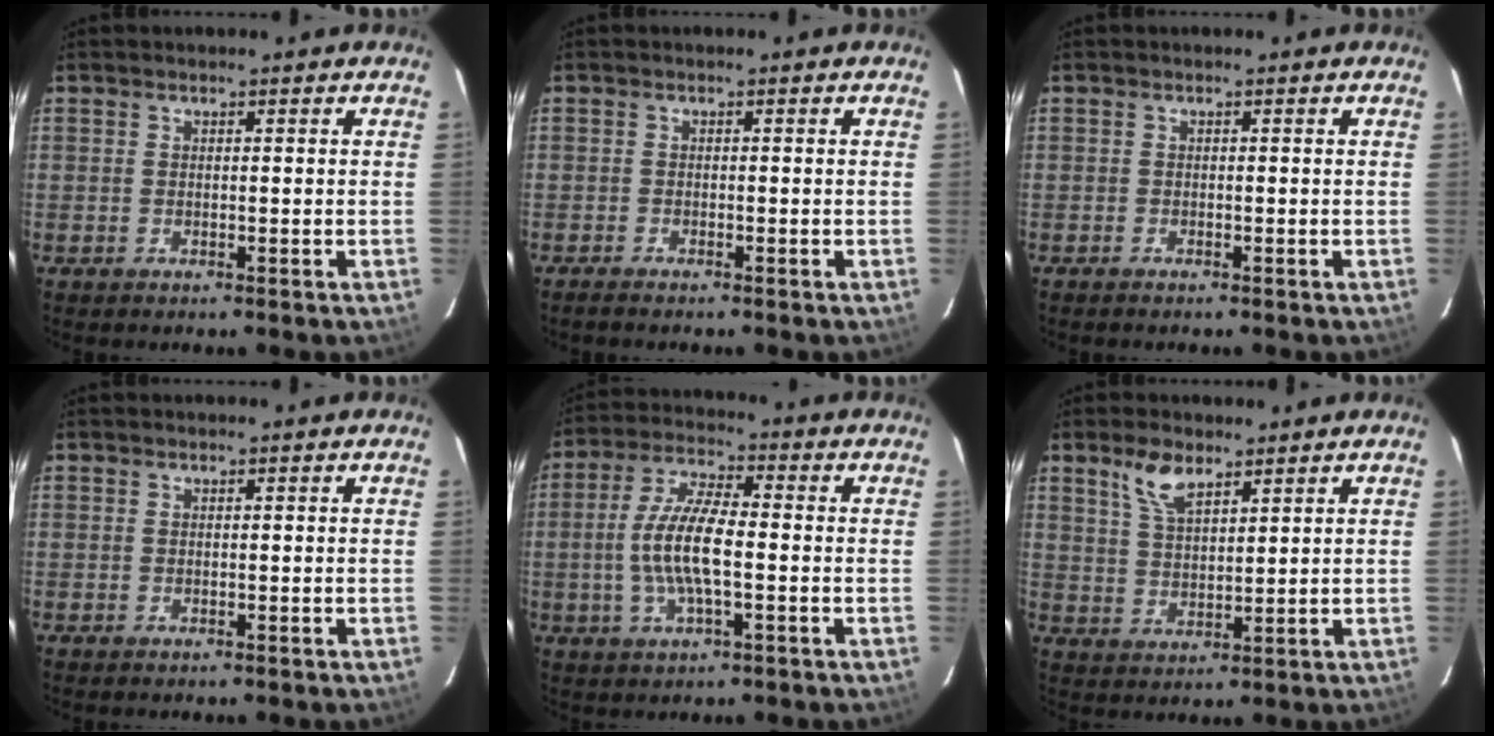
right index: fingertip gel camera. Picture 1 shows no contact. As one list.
[{"total": 1.5, "force": [-1.4, 0.1, 0.6], "torque": [-0.022, -0.004, -0.025]}, {"total": 0.6, "force": [-0.6, 0.1, 0.2], "torque": [-0.005, -0.002, -0.011]}, {"total": 0.0}, {"total": 10.3, "force": [-1.5, 2.8, 9.9], "torque": [-0.201, 0.004, -0.031]}, {"total": 6.2, "force": [4.1, 2.6, 3.8], "torque": [-0.072, 0.006, 0.084]}]